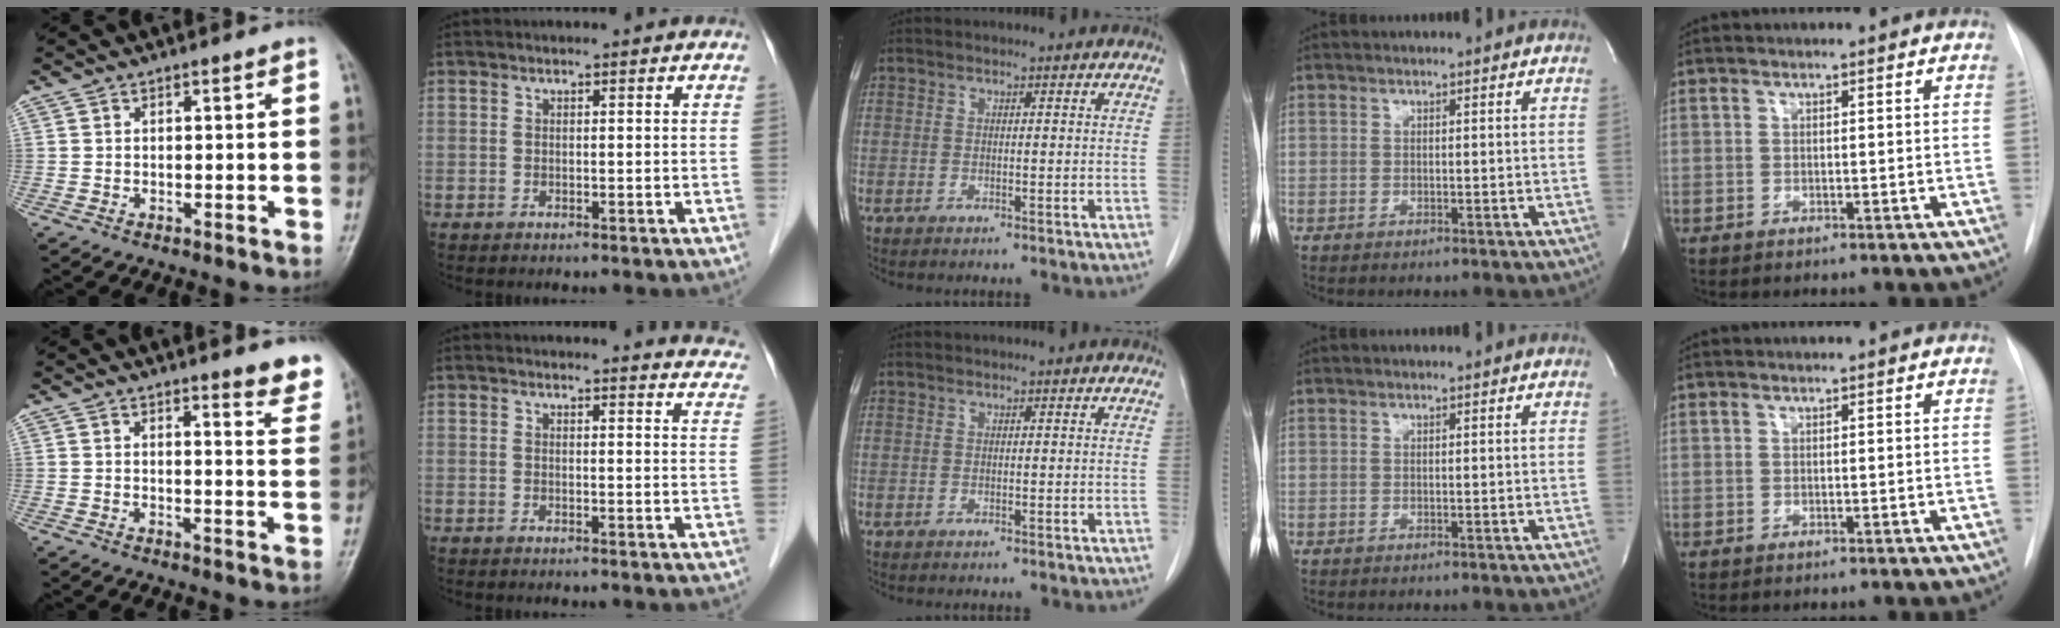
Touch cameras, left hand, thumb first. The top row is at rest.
{"thumb": {"total": 6.5, "force": [5.4, 1.3, 3.4], "torque": [-0.017, -0.036, 0.050]}, "index": {"total": 12.0, "force": [11.9, 1.5, 1.3], "torque": [0.020, -0.059, 0.092]}}